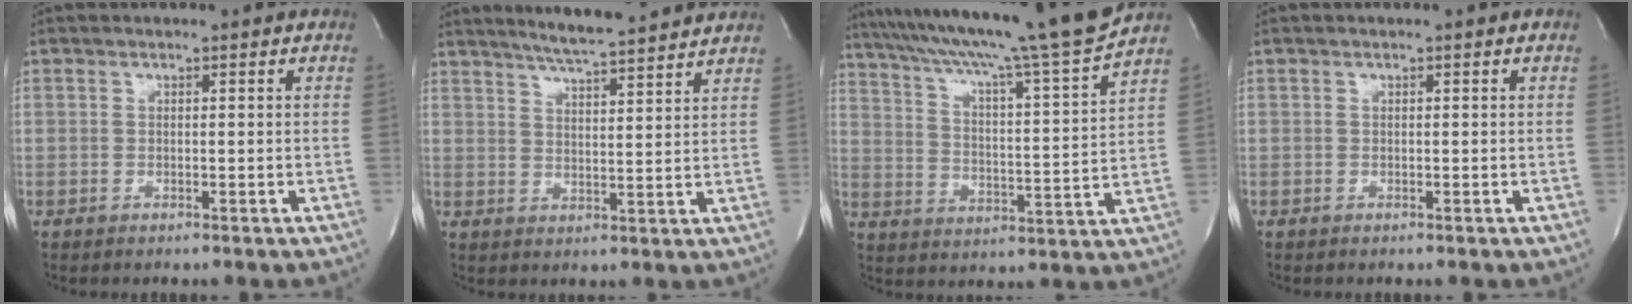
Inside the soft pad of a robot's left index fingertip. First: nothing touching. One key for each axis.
{"total": 10.7, "fx": 9.8, "fy": 0.1, "fz": 4.4, "tx": -0.078, "ty": 0.011, "tz": 0.140}
{"total": 21.3, "fx": 18.4, "fy": -1.8, "fz": 10.5, "tx": -0.178, "ty": -0.027, "tz": 0.274}
{"total": 0.0}